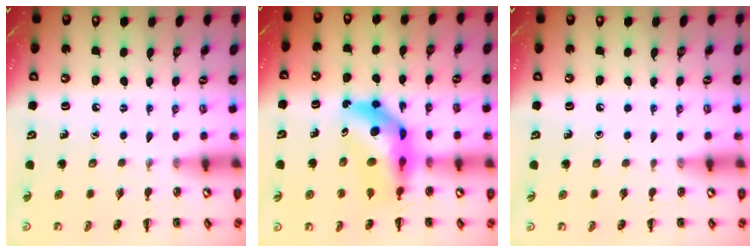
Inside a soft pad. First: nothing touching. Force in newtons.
{"total": 10.3, "press": 9.8, "slide": 3.2}
{"total": 0.0}